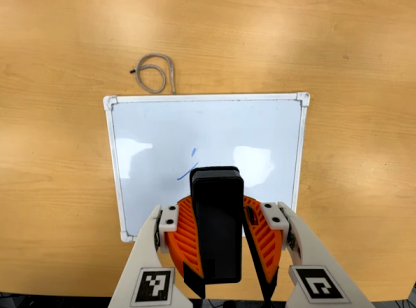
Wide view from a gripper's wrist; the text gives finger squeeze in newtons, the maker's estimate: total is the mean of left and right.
{"total": 11.8, "left": 11.2, "right": 12.3}